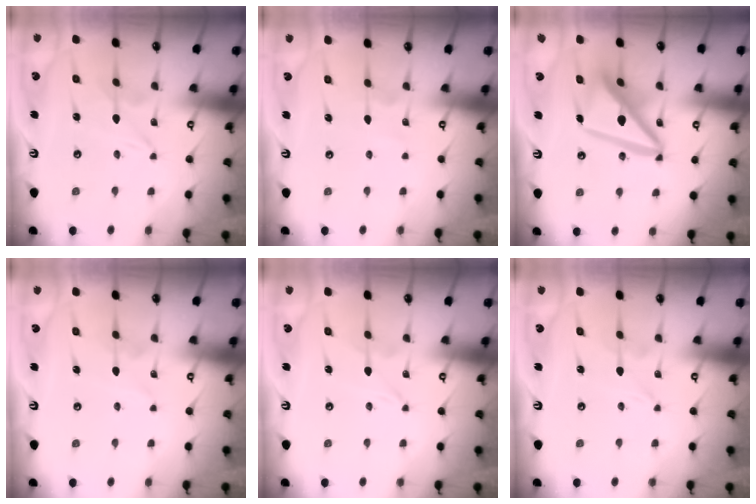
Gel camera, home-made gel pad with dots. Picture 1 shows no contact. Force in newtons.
{"total": 2.1, "press": 2.0, "slide": 0.3}
{"total": 16.1, "press": 15.9, "slide": 2.0}
{"total": 1.7, "press": 1.7, "slide": 0.3}
{"total": 0.0}
{"total": 0.0}